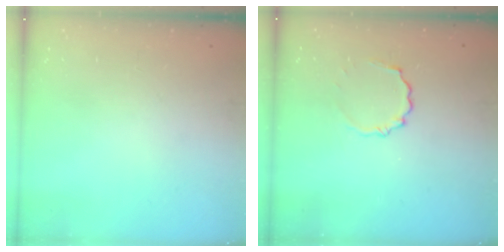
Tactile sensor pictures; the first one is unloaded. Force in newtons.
{"total": 4.2, "press": 4.1, "slide": 1.0}